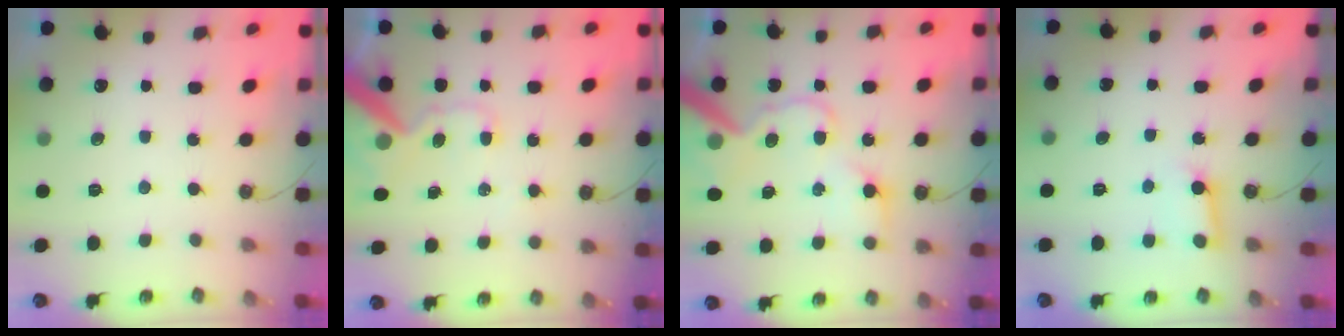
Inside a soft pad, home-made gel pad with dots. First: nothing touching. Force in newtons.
{"total": 13.5, "press": 13.4, "slide": 1.9}
{"total": 18.7, "press": 18.5, "slide": 3.1}
{"total": 6.0, "press": 6.0, "slide": 0.7}